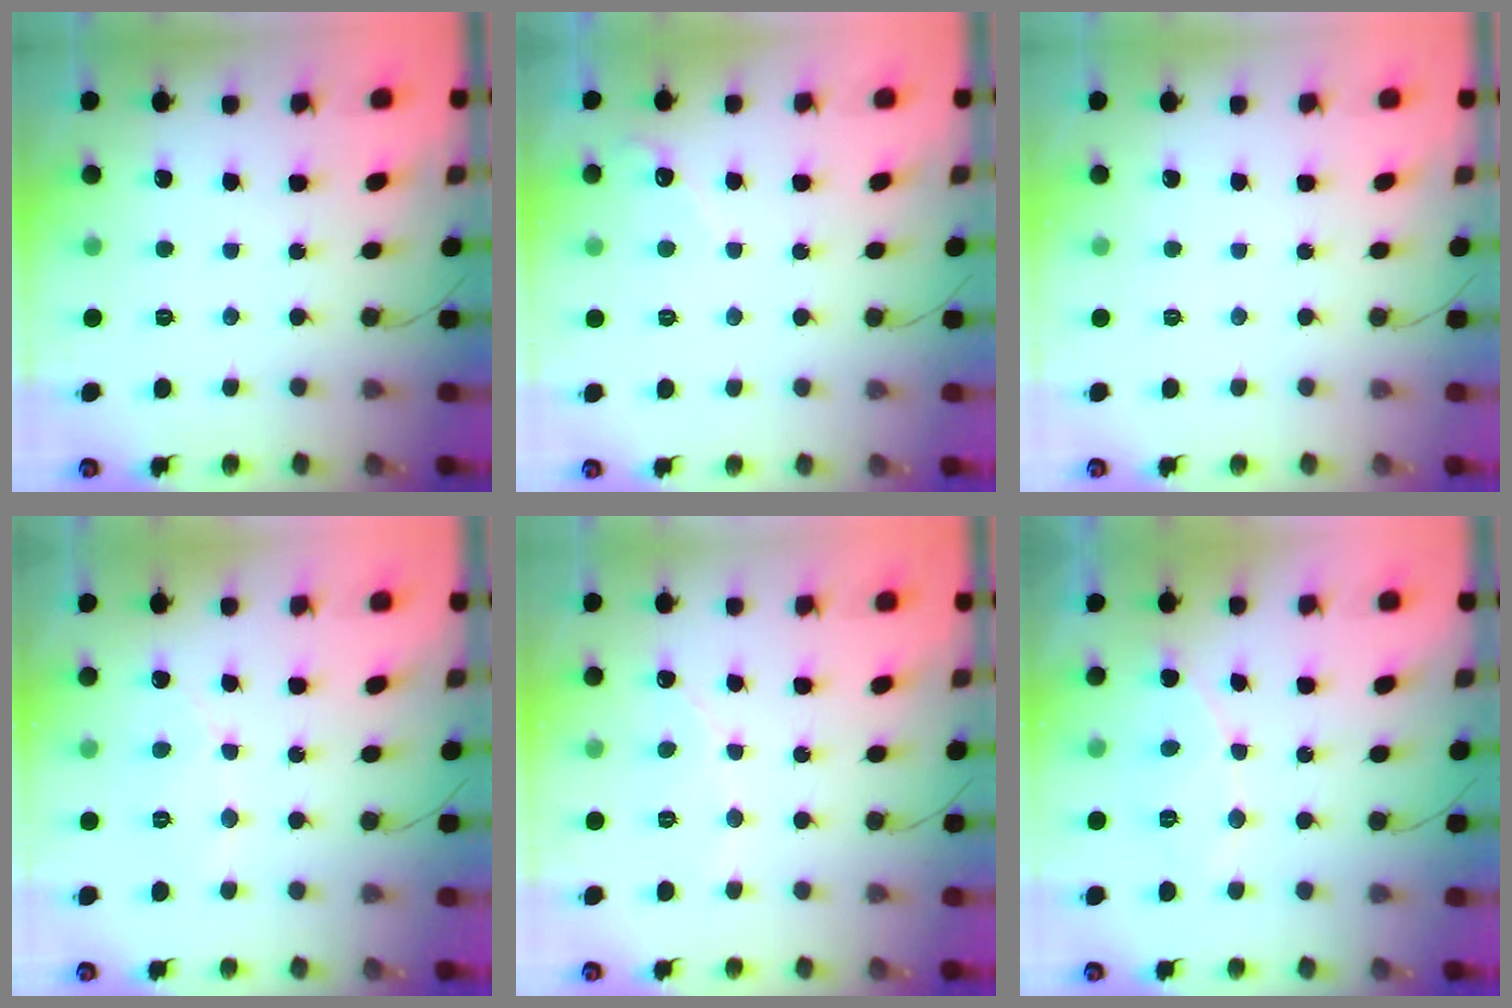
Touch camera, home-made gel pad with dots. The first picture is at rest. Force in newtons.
{"total": 3.1, "press": 3.1, "slide": 0.3}
{"total": 0.0}
{"total": 4.9, "press": 4.9, "slide": 0.4}
{"total": 1.9, "press": 1.9, "slide": 0.1}
{"total": 6.5, "press": 6.5, "slide": 0.4}